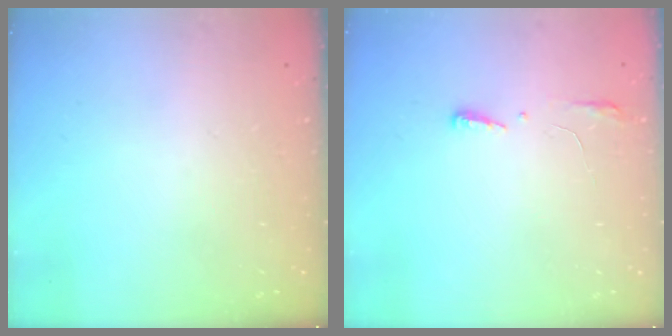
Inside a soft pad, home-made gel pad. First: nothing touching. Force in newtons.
{"total": 3.8, "press": 3.6, "slide": 1.2}